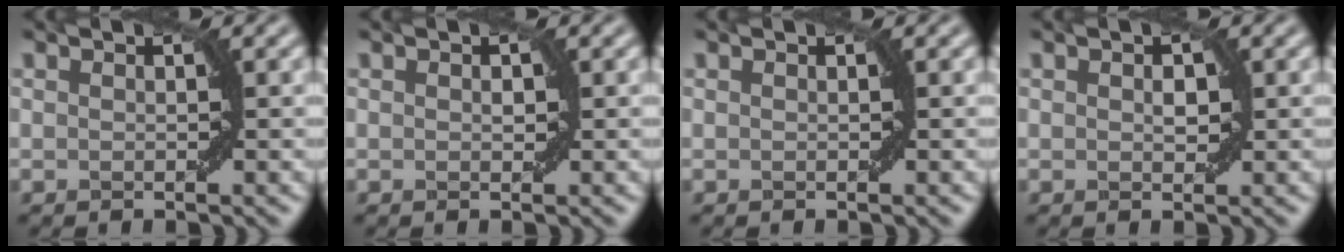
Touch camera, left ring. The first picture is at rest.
{"total": 0.6, "force": [0.1, 0.4, 0.4], "torque": [-0.001, 0.000, 0.002]}
{"total": 0.0}
{"total": 1.1, "force": [0.1, 0.7, 0.8], "torque": [-0.010, 0.002, 0.004]}